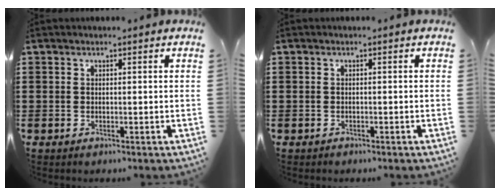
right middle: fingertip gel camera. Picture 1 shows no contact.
{"total": 0.7, "force": [-0.6, 0.4, 0.0], "torque": [0.000, 0.003, -0.015]}